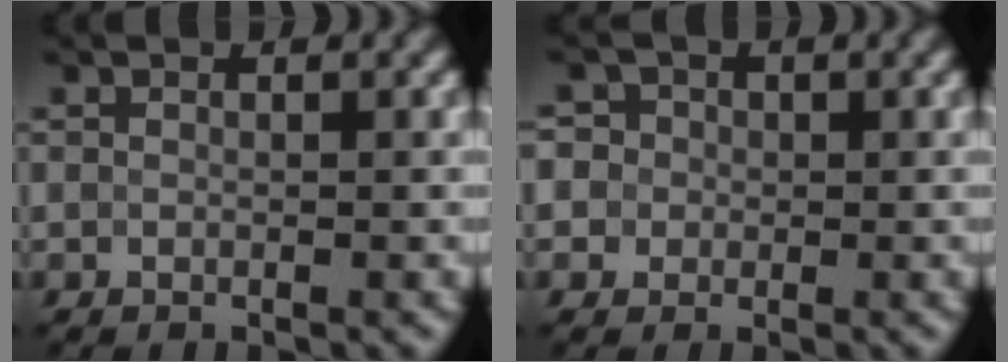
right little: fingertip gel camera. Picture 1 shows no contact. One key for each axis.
{"total": 5.0, "fx": 1.7, "fy": 4.3, "fz": 2.0, "tx": -0.030, "ty": 0.039, "tz": -0.003}